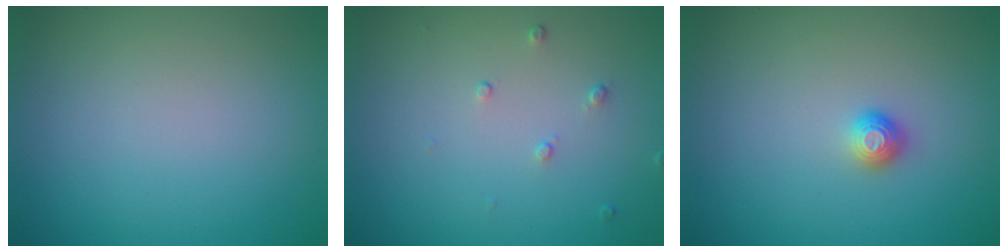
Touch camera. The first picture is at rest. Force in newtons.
{"total": 0.7, "press": 0.5, "slide": 0.5}
{"total": 1.1, "press": 1.0, "slide": 0.4}